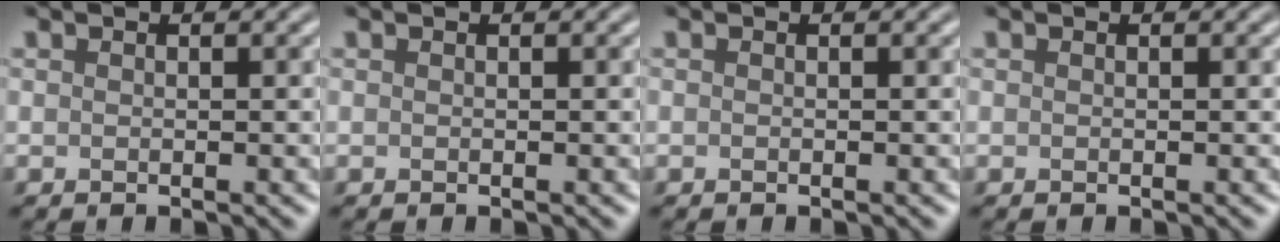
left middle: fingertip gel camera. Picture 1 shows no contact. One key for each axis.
{"total": 0.0}
{"total": 0.0}
{"total": 0.0}